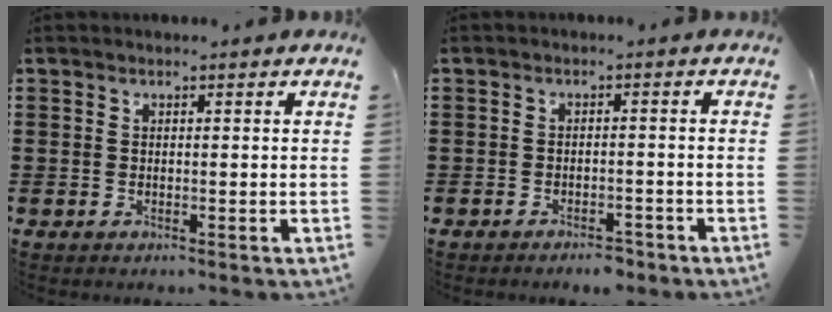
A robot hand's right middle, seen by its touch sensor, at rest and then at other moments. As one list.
[{"total": 2.0, "force": [-2.0, 0.3, 0.2], "torque": [-0.010, 0.001, -0.041]}]